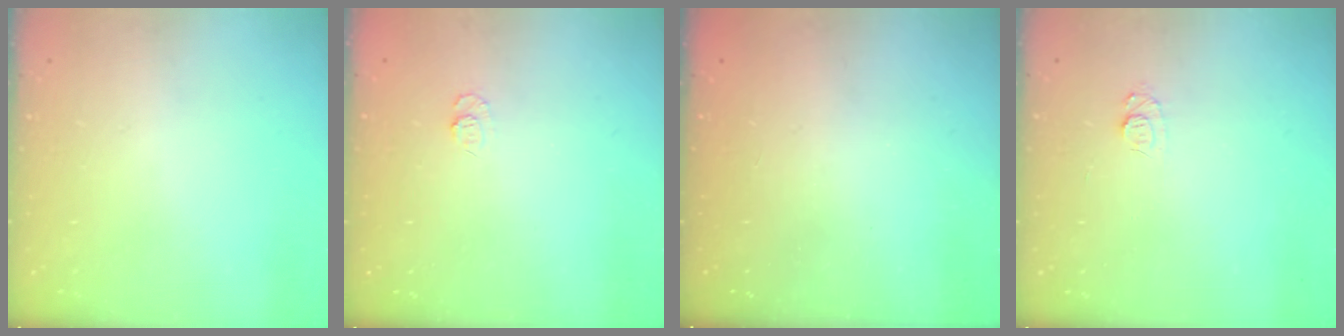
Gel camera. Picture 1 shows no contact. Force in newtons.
{"total": 4.7, "press": 4.5, "slide": 1.0}
{"total": 2.5, "press": 2.4, "slide": 0.7}
{"total": 5.8, "press": 5.8, "slide": 0.6}